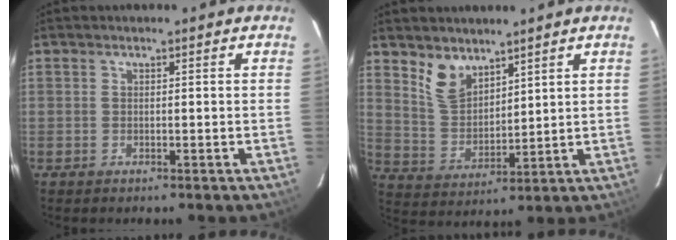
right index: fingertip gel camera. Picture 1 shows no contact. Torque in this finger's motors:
{"motor_torque": [0.16, 0.16, 0.06, 0.03]}